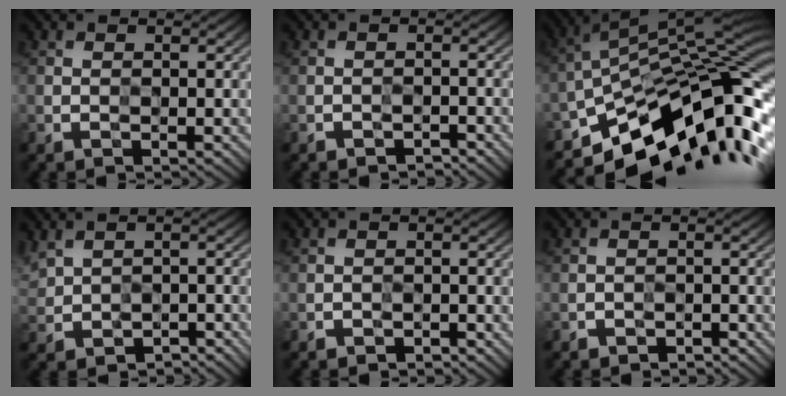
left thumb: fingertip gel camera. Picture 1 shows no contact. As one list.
[{"total": 1.6, "force": [-1.5, 0.6, 0.4], "torque": [-0.001, 0.003, -0.023]}, {"total": 14.9, "force": [-8.0, 5.9, 11.1], "torque": [-0.172, 0.012, -0.150]}, {"total": 4.8, "force": [-0.6, 3.7, 2.9], "torque": [-0.064, -0.020, -0.001]}, {"total": 1.3, "force": [-1.1, 0.6, 0.2], "torque": [0.003, 0.002, -0.020]}, {"total": 1.6, "force": [-1.4, 0.6, 0.3], "torque": [0.001, 0.003, -0.023]}]